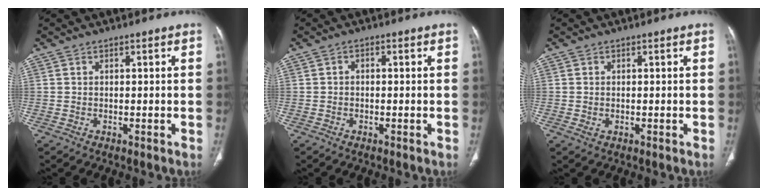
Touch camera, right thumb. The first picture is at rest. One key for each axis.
{"total": 0.9, "fx": -0.2, "fy": 0.7, "fz": 0.5, "tx": -0.004, "ty": 0.003, "tz": -0.007}
{"total": 0.9, "fx": -0.2, "fy": 0.6, "fz": 0.7, "tx": -0.020, "ty": 0.003, "tz": 0.001}